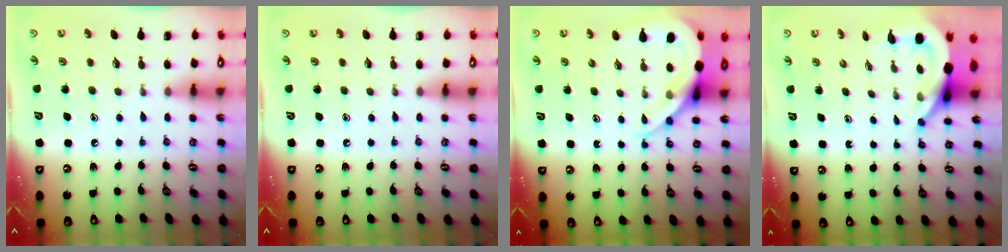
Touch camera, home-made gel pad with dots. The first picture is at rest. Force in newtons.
{"total": 0.0}
{"total": 10.1, "press": 10.1, "slide": 0.9}
{"total": 7.6, "press": 7.5, "slide": 1.1}